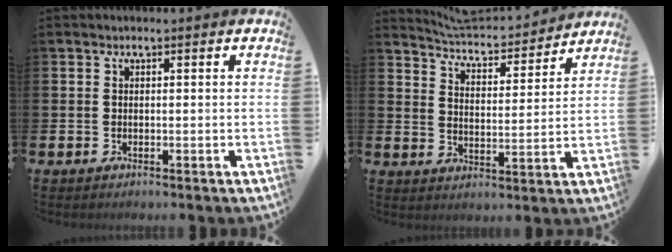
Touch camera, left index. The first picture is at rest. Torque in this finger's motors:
{"motor_torque": [0.71, -1.31, 0.06, 0.01]}